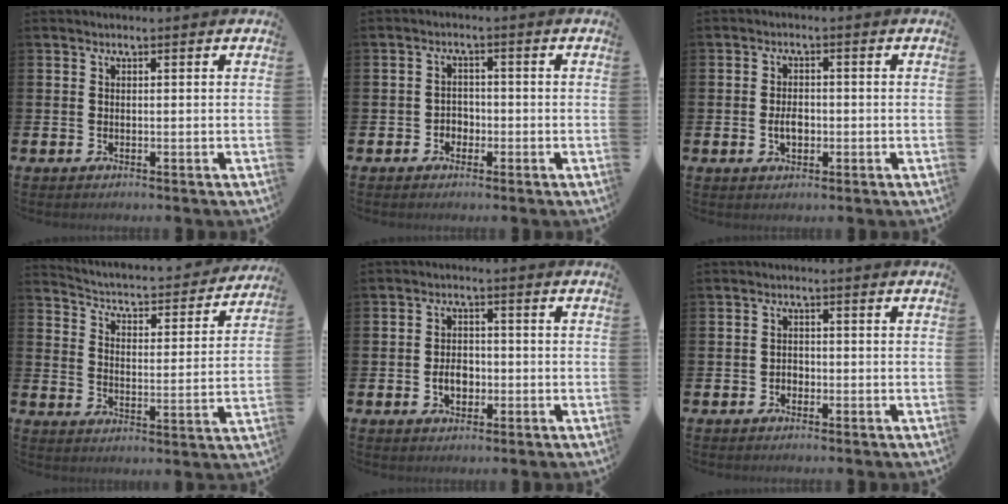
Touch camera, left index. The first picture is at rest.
{"total": 2.2, "force": [-1.2, 1.7, 0.5], "torque": [-0.009, 0.004, -0.029]}
{"total": 2.8, "force": [-0.5, 1.8, 2.0], "torque": [-0.025, -0.002, -0.013]}
{"total": 3.7, "force": [3.5, 1.0, 0.9], "torque": [-0.045, -0.035, 0.049]}
{"total": 3.4, "force": [-0.9, 2.5, 2.2], "torque": [-0.022, -0.005, -0.023]}
{"total": 1.4, "force": [-0.7, 1.1, 0.3], "torque": [-0.003, 0.001, -0.018]}